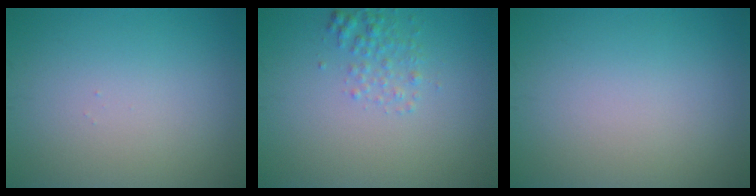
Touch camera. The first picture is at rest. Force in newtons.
{"total": 1.7, "press": 1.7, "slide": 0.1}
{"total": 0.0}